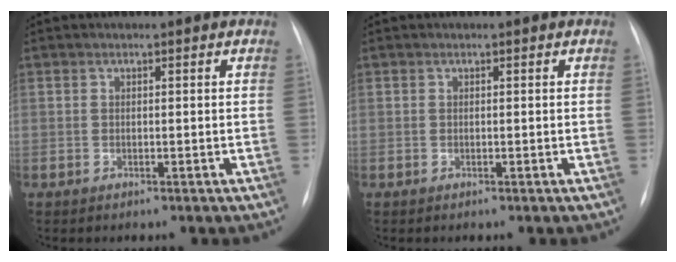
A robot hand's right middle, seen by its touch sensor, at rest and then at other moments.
{"total": 0.0}